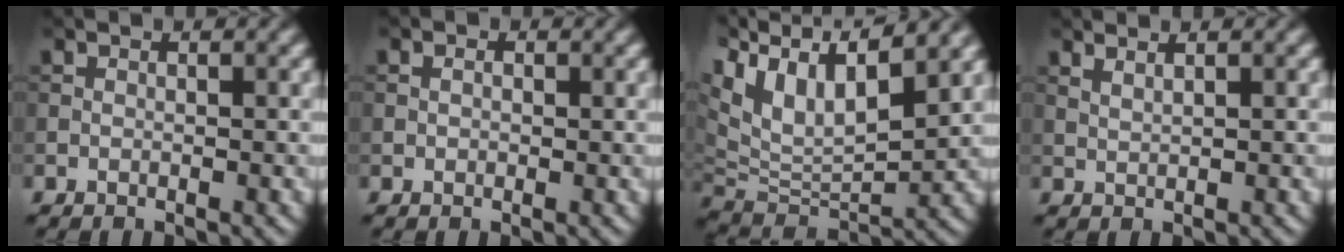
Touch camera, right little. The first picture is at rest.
{"total": 1.0, "force": [0.2, 0.8, 0.5], "torque": [-0.009, -0.002, 0.000]}
{"total": 12.1, "force": [6.4, 5.1, 8.9], "torque": [-0.180, 0.028, 0.107]}
{"total": 1.4, "force": [1.1, 0.4, 0.7], "torque": [-0.010, -0.002, 0.017]}